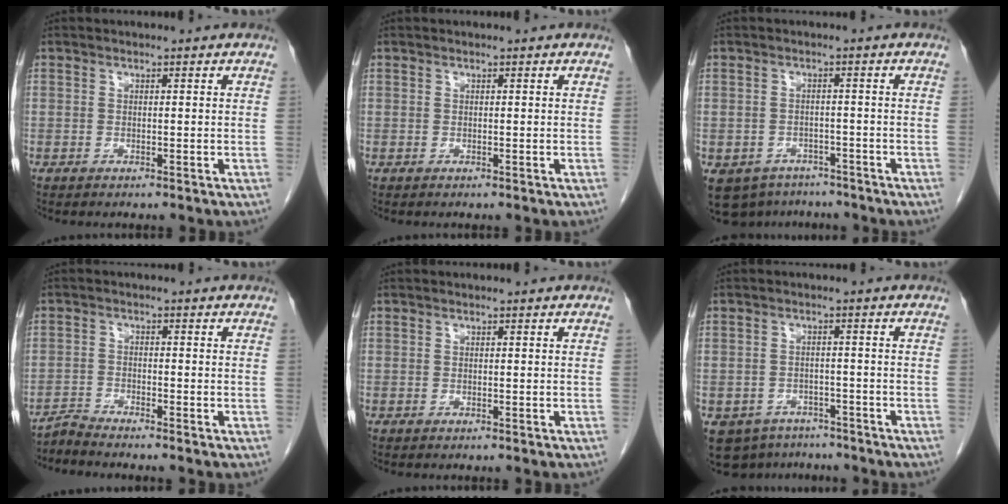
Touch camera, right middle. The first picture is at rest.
{"total": 0.0}
{"total": 8.7, "force": [-6.5, 5.6, 1.7], "torque": [-0.035, 0.002, -0.086]}
{"total": 2.6, "force": [-2.4, -0.8, -0.3], "torque": [0.005, -0.015, -0.051]}
{"total": 0.0}
{"total": 8.0, "force": [-6.1, 5.1, 1.4], "torque": [-0.024, 0.005, -0.081]}